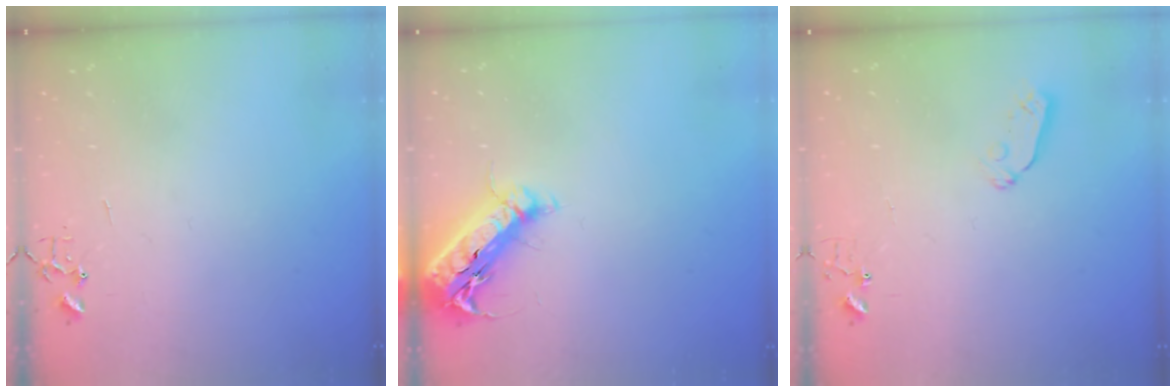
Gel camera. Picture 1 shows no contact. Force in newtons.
{"total": 19.9, "press": 19.5, "slide": 3.7}
{"total": 3.6, "press": 3.5, "slide": 0.5}